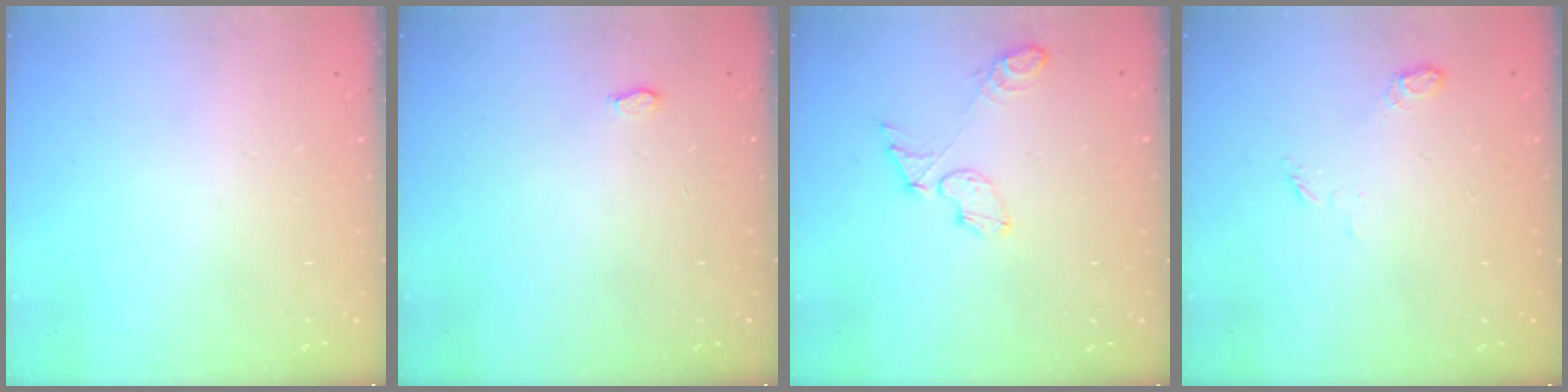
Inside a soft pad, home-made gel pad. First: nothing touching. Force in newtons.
{"total": 2.6, "press": 2.5, "slide": 0.4}
{"total": 6.8, "press": 6.8, "slide": 0.4}
{"total": 4.5, "press": 4.4, "slide": 0.8}